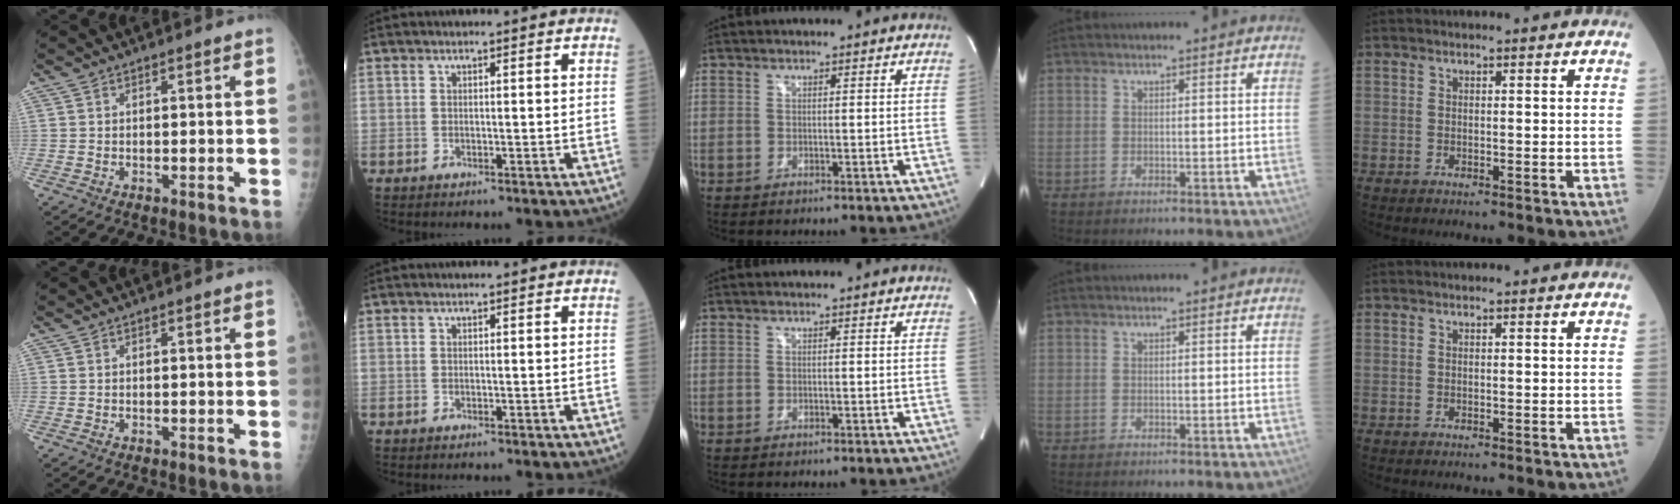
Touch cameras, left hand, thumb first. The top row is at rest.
{}